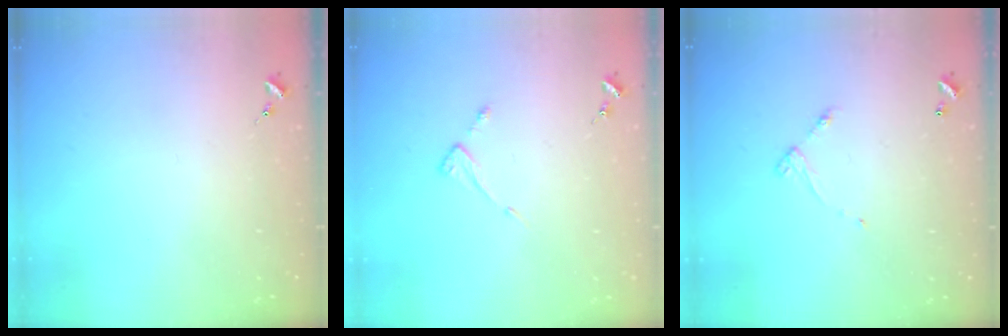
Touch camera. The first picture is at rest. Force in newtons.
{"total": 3.9, "press": 3.8, "slide": 0.4}
{"total": 4.2, "press": 4.2, "slide": 0.2}